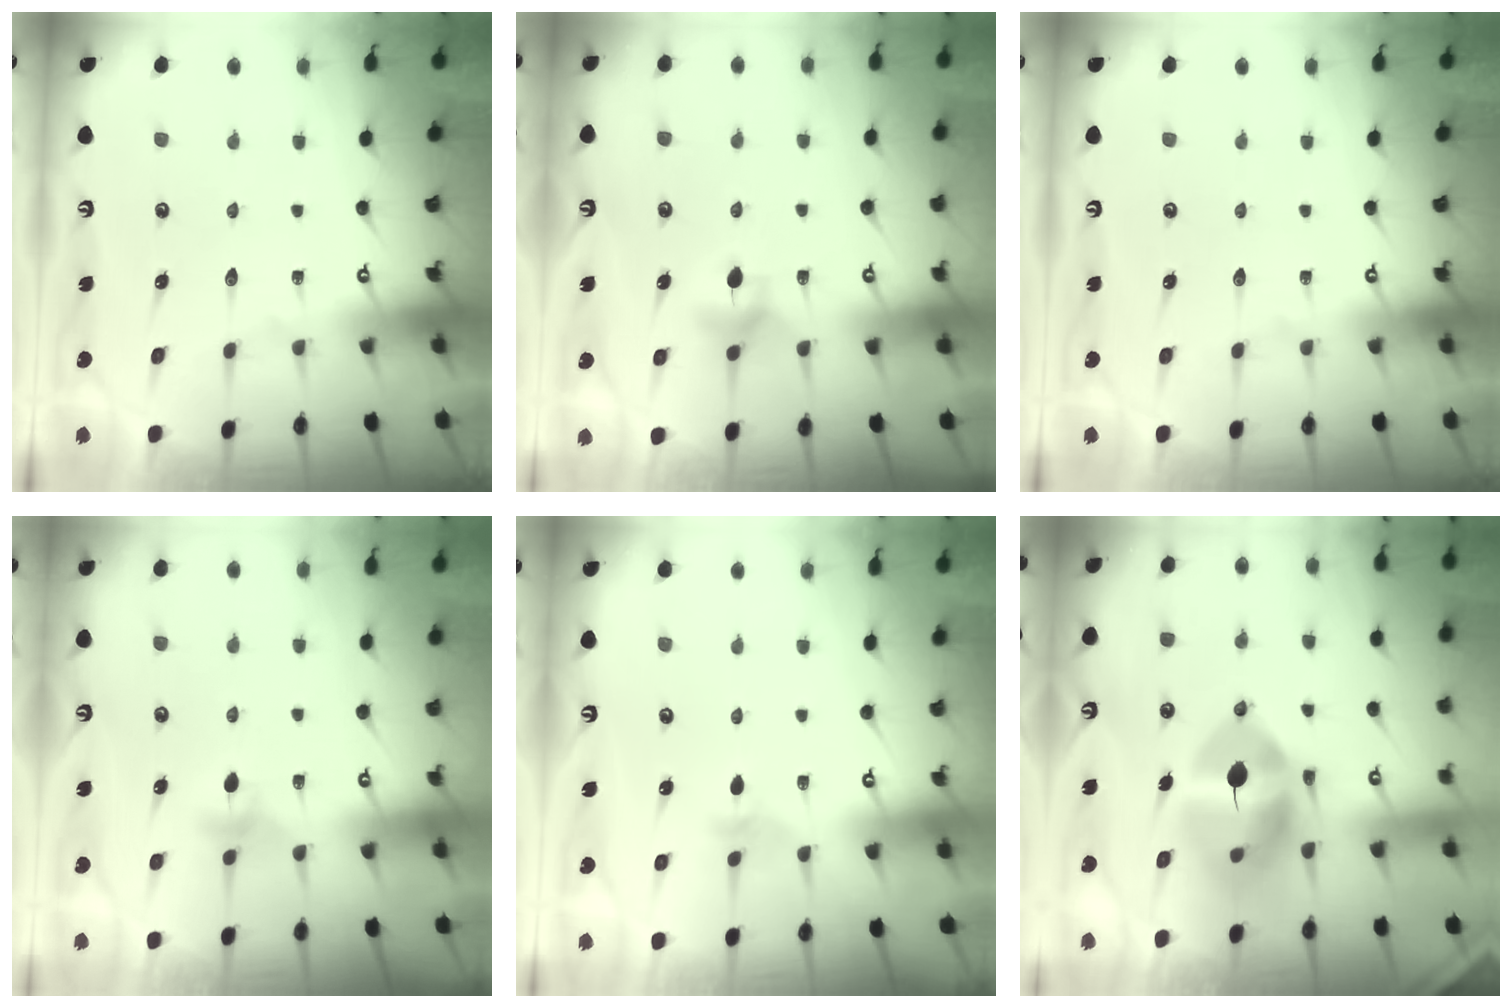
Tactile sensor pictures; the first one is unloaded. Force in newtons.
{"total": 5.4, "press": 5.4, "slide": 0.5}
{"total": 0.0}
{"total": 4.0, "press": 3.9, "slide": 0.6}
{"total": 3.5, "press": 3.4, "slide": 0.9}
{"total": 13.7, "press": 13.5, "slide": 2.1}